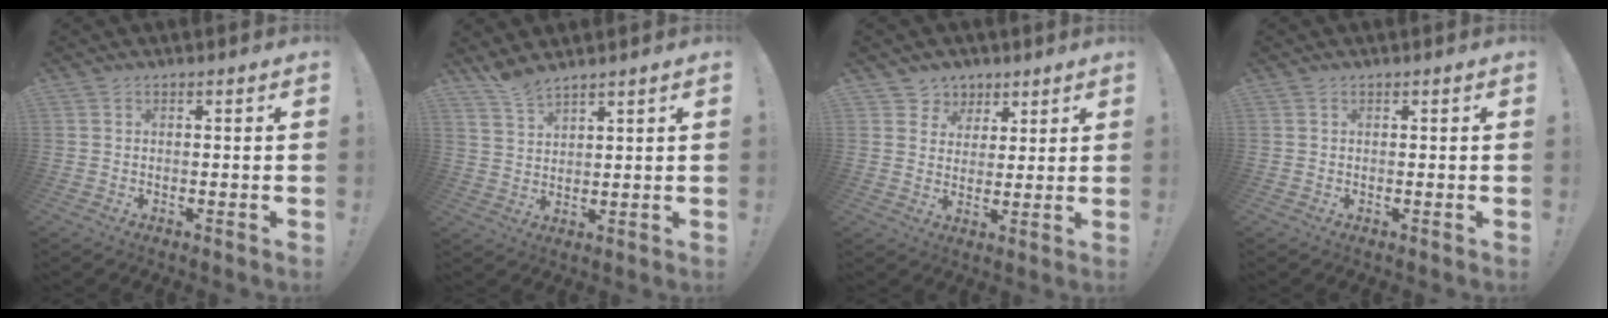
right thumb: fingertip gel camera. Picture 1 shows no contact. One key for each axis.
{"total": 5.2, "fx": 4.8, "fy": 0.9, "fz": 1.8, "tx": -0.036, "ty": -0.033, "tz": 0.091}
{"total": 6.2, "fx": 3.4, "fy": 5.2, "fz": 0.3, "tx": 0.001, "ty": -0.031, "tz": 0.067}
{"total": 0.0}